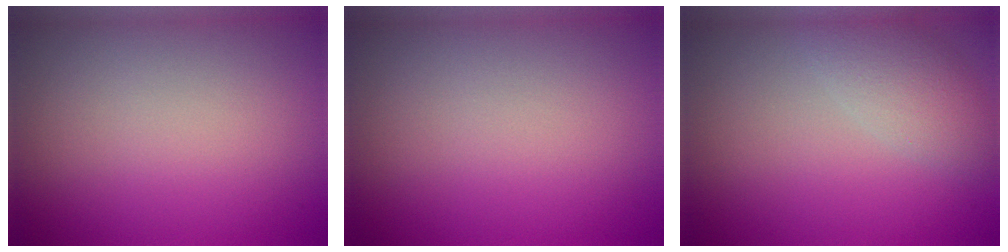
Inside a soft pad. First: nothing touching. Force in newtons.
{"total": 0.0}
{"total": 3.0, "press": 2.9, "slide": 0.4}